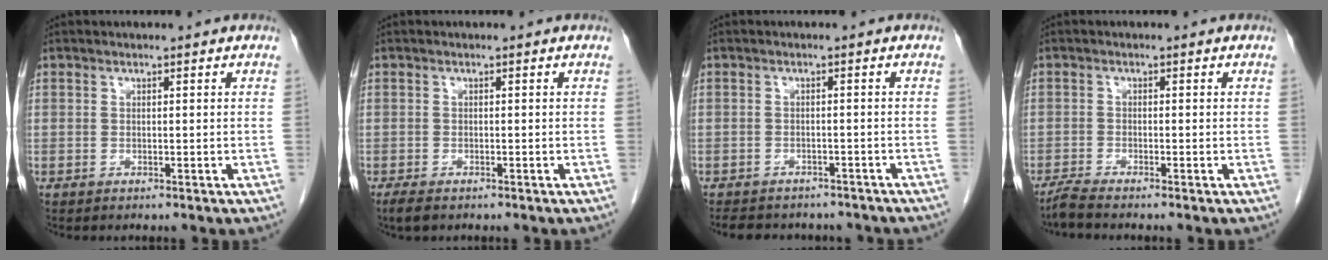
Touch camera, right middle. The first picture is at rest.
{"total": 2.2, "force": [-1.6, 0.7, 1.3], "torque": [-0.028, -0.005, -0.024]}
{"total": 11.9, "force": [-10.3, 4.7, 4.0], "torque": [-0.077, 0.004, -0.117]}
{"total": 2.4, "force": [-2.2, -0.6, 0.8], "torque": [-0.025, -0.008, -0.045]}